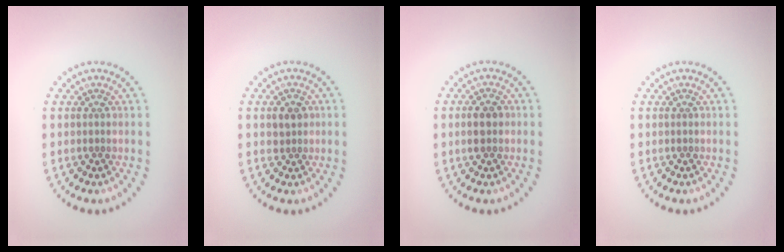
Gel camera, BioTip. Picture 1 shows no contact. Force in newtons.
{"total": 1.8, "press": 1.7, "slide": 0.6}
{"total": 2.0, "press": 2.0, "slide": 0.2}
{"total": 0.0}